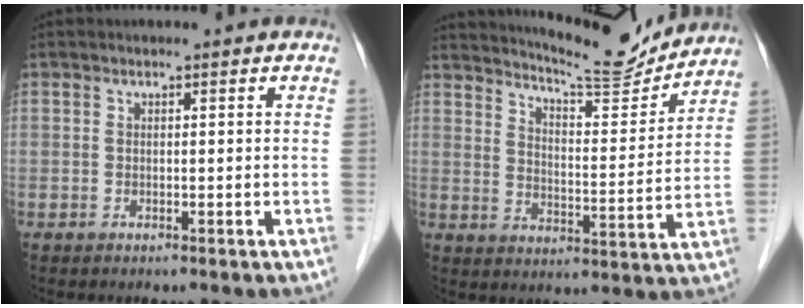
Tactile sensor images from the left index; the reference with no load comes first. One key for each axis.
{"total": 13.2, "fx": 12.7, "fy": 0.4, "fz": 3.3, "tx": -0.060, "ty": -0.016, "tz": 0.183}